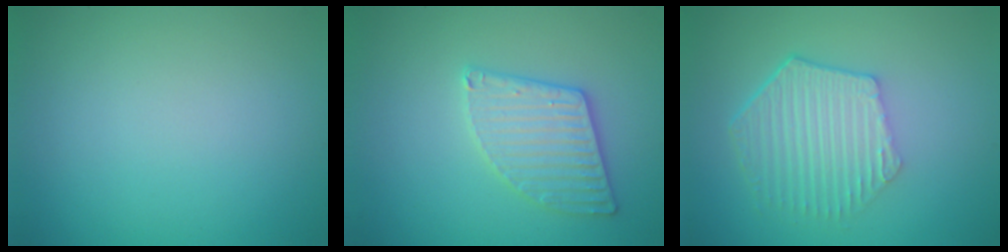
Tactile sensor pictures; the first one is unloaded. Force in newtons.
{"total": 3.4, "press": 3.4, "slide": 0.5}
{"total": 5.6, "press": 4.1, "slide": 3.7}